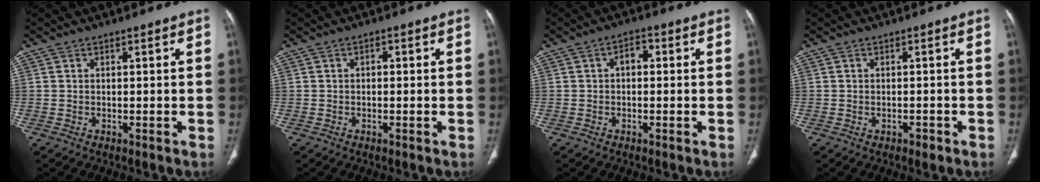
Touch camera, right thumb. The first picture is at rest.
{"total": 1.0, "force": [0.1, 0.7, 0.7], "torque": [-0.001, 0.003, -0.002]}
{"total": 2.9, "force": [0.1, 1.9, 2.1], "torque": [-0.023, 0.011, -0.005]}
{"total": 1.3, "force": [-0.7, 0.7, 0.8], "torque": [-0.016, 0.007, -0.006]}